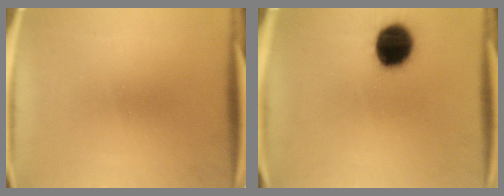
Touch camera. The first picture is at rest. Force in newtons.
{"total": 13.7}